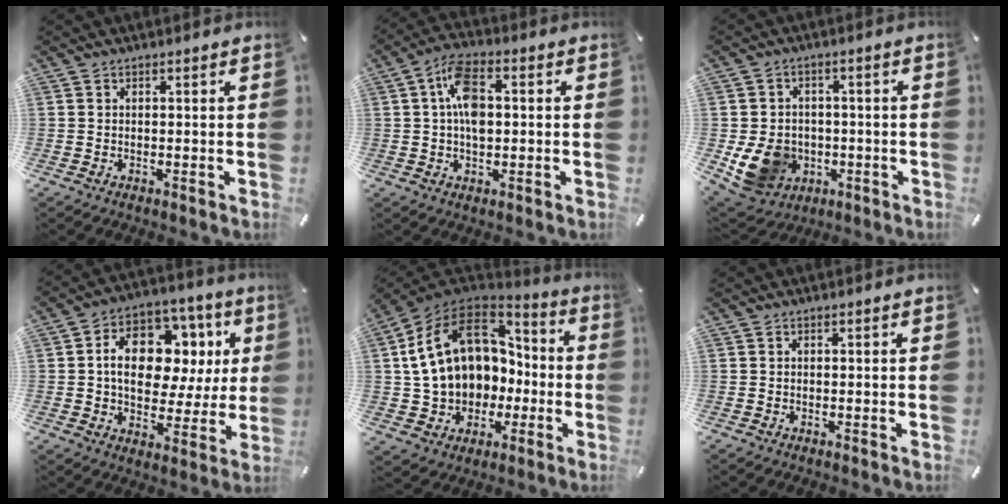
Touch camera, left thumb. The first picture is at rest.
{"total": 8.9, "force": [0.8, 5.2, 7.1], "torque": [-0.131, 0.007, 0.011]}
{"total": 11.2, "force": [-2.6, 9.7, 5.0], "torque": [-0.117, 0.013, -0.040]}
{"total": 16.4, "force": [3.5, 11.3, 11.3], "torque": [-0.176, -0.004, 0.068]}
{"total": 18.3, "force": [2.9, 14.7, 10.5], "torque": [-0.212, -0.002, 0.063]}
{"total": 0.0}